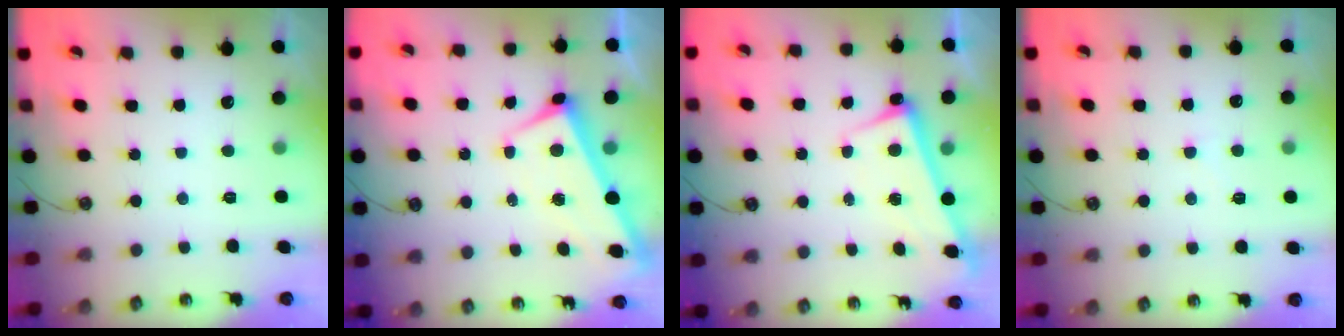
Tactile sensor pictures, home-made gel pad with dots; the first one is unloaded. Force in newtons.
{"total": 1.0, "press": 0.7, "slide": 0.8}
{"total": 2.6, "press": 2.5, "slide": 0.7}
{"total": 2.9, "press": 2.8, "slide": 0.5}